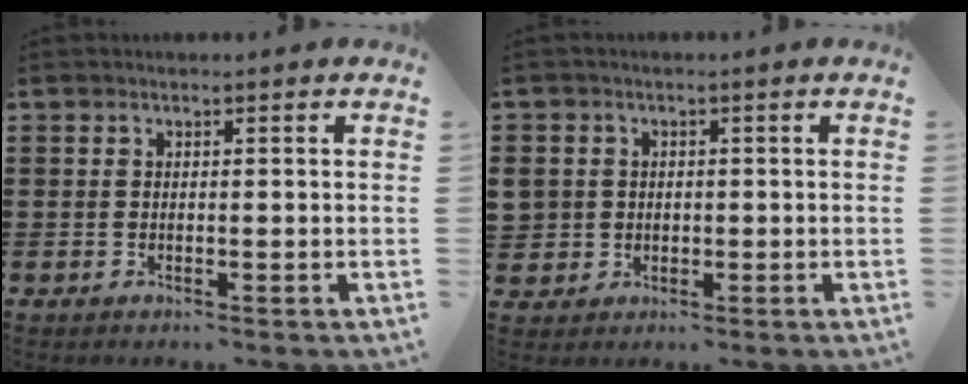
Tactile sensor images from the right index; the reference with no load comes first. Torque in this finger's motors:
{"motor_torque": [2.14, 0.00, 1.05, 0.21]}